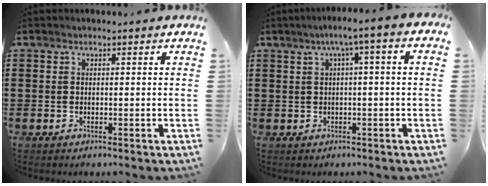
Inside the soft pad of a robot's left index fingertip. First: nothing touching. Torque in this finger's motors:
{"motor_torque": [1.87, -0.27, 0.80, 0.17]}